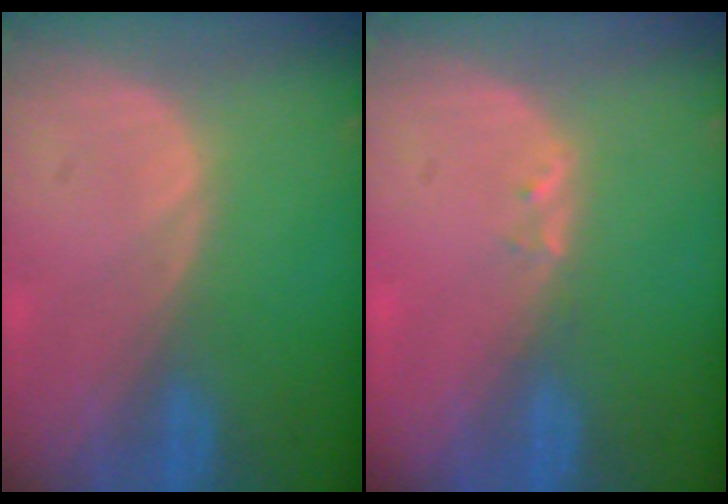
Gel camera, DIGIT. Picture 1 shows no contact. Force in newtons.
{"total": 1.0, "press": 0.9, "slide": 0.5}